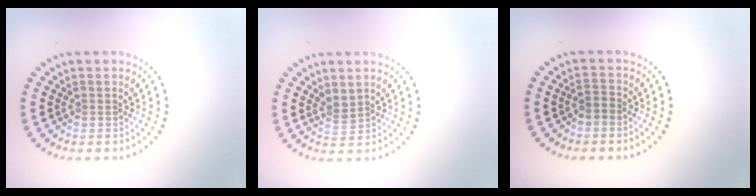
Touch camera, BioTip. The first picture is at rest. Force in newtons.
{"total": 1.5, "press": 0.9, "slide": 1.1}
{"total": 1.4, "press": 1.1, "slide": 0.8}